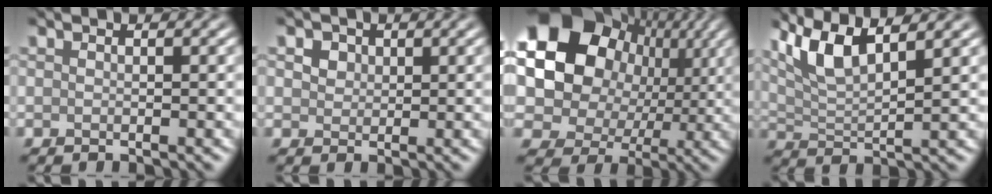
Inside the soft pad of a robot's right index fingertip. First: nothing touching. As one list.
[{"total": 4.0, "force": [2.1, 2.8, 2.0], "torque": [-0.049, 0.011, 0.024]}, {"total": 18.3, "force": [4.4, 15.0, 9.4], "torque": [-0.192, 0.028, 0.071]}, {"total": 5.7, "force": [3.7, 1.4, 4.1], "torque": [-0.080, 0.009, 0.071]}]